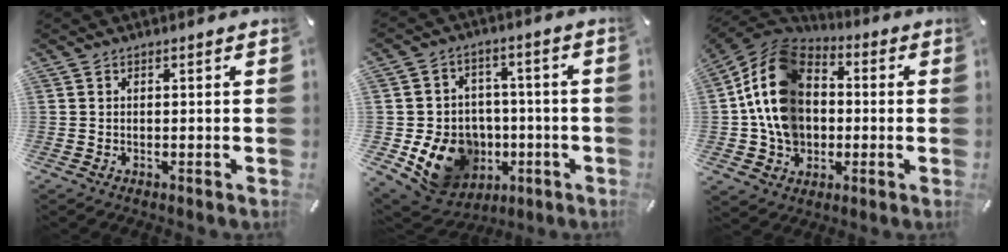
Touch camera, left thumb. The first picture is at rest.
{"total": 15.8, "force": [-4.4, 13.5, 7.0], "torque": [-0.124, 0.020, -0.060]}
{"total": 16.6, "force": [-0.5, 13.9, 9.1], "torque": [-0.211, 0.009, -0.010]}